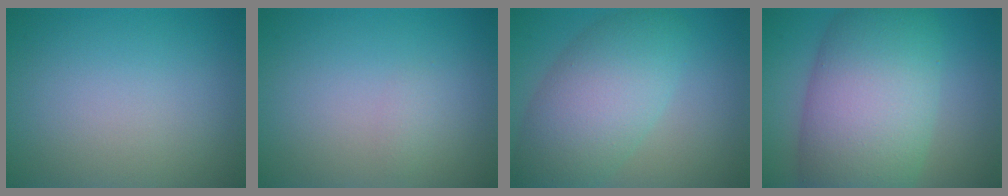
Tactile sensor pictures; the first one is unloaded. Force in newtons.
{"total": 0.6, "press": 0.6, "slide": 0.0}
{"total": 7.8, "press": 7.7, "slide": 0.5}
{"total": 12.4, "press": 12.4, "slide": 0.4}